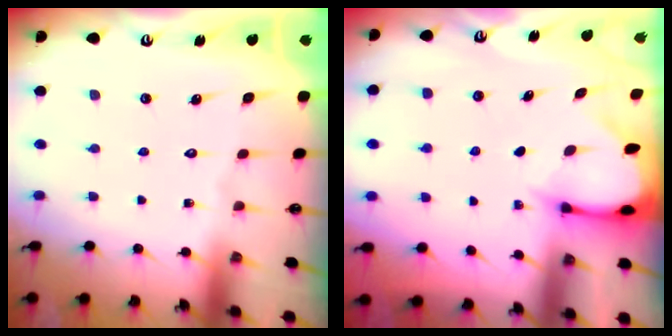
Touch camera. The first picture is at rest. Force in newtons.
{"total": 2.7, "press": 2.7, "slide": 0.3}